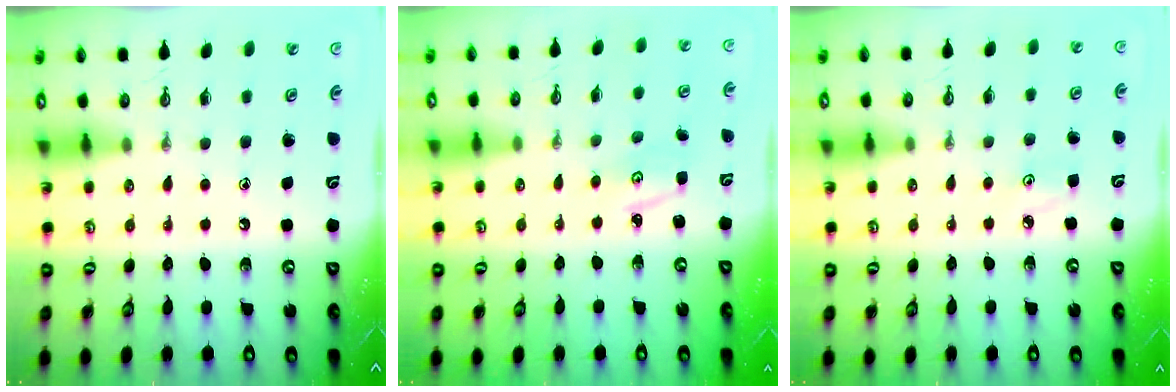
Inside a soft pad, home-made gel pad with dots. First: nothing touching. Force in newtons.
{"total": 2.8, "press": 2.8, "slide": 0.4}
{"total": 3.7, "press": 3.6, "slide": 0.4}